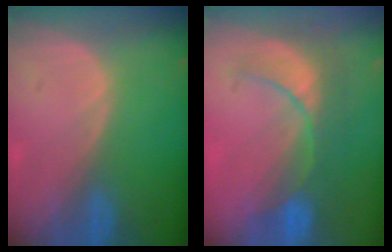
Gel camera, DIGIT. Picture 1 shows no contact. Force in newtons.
{"total": 8.4, "press": 7.9, "slide": 2.9}